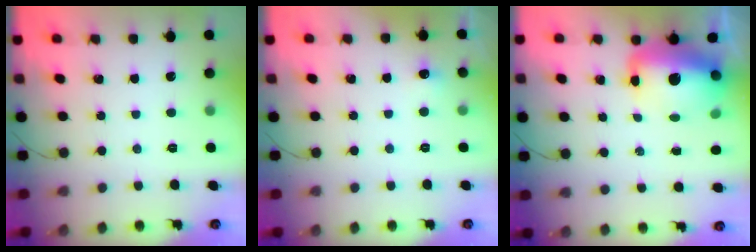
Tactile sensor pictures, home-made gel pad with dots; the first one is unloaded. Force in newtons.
{"total": 4.6, "press": 4.5, "slide": 1.1}
{"total": 16.0, "press": 15.5, "slide": 3.9}